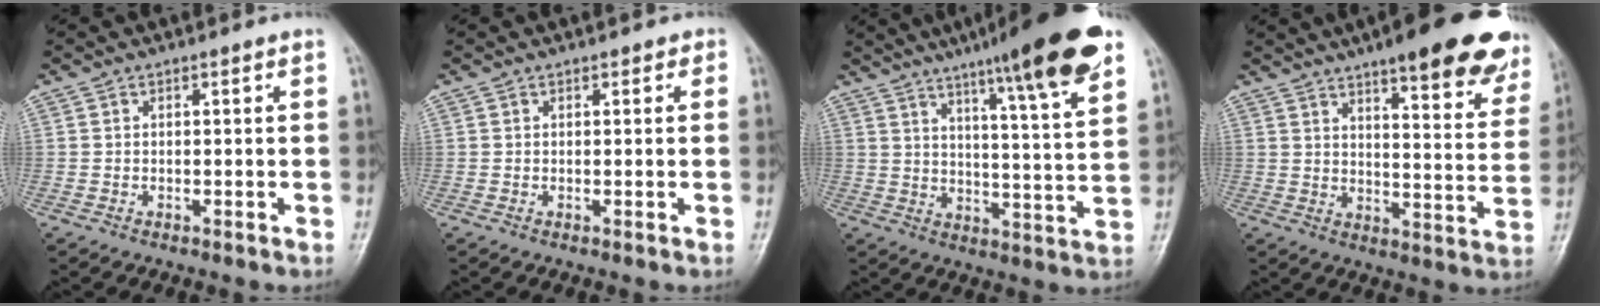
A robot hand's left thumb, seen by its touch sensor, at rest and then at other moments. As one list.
[{"total": 1.0, "force": [0.5, 0.8, 0.4], "torque": [0.010, 0.000, 0.001]}, {"total": 18.7, "force": [12.0, 1.8, 14.2], "torque": [-0.190, -0.049, 0.169]}, {"total": 22.5, "force": [15.8, 6.0, 14.9], "torque": [-0.154, -0.059, 0.196]}]